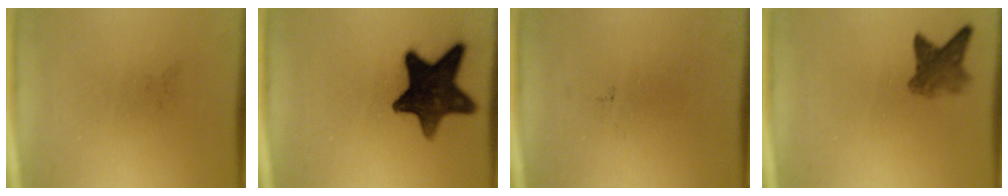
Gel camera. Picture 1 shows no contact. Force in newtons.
{"total": 14.5}
{"total": 0.0}
{"total": 4.1}